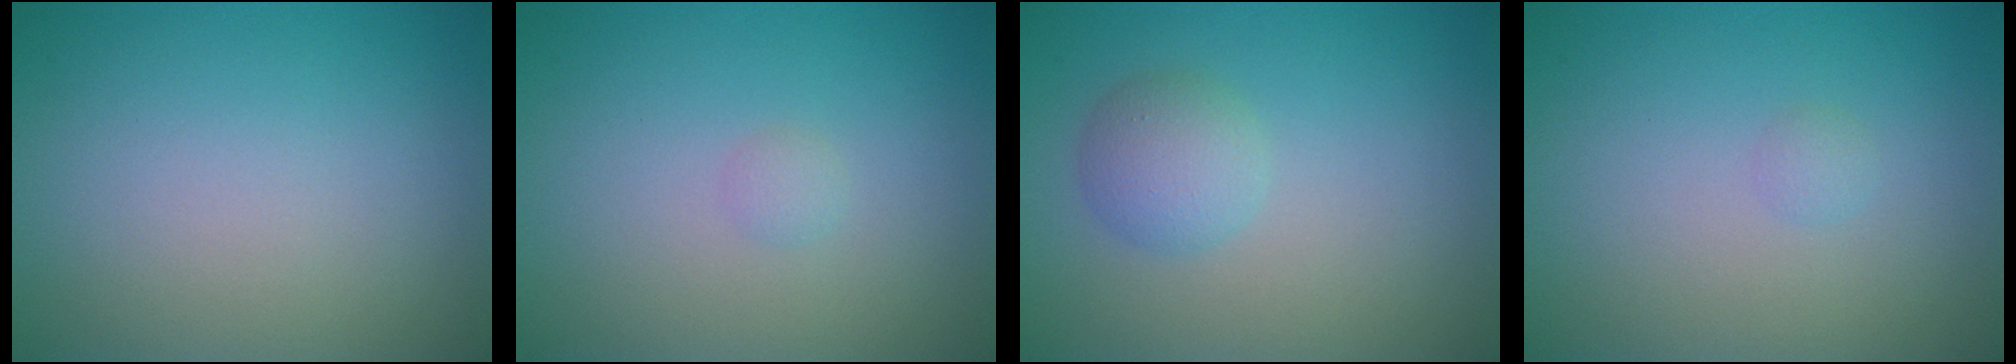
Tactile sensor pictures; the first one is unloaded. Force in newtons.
{"total": 0.6, "press": 0.6, "slide": 0.0}
{"total": 2.5, "press": 2.5, "slide": 0.1}
{"total": 0.6, "press": 0.6, "slide": 0.1}